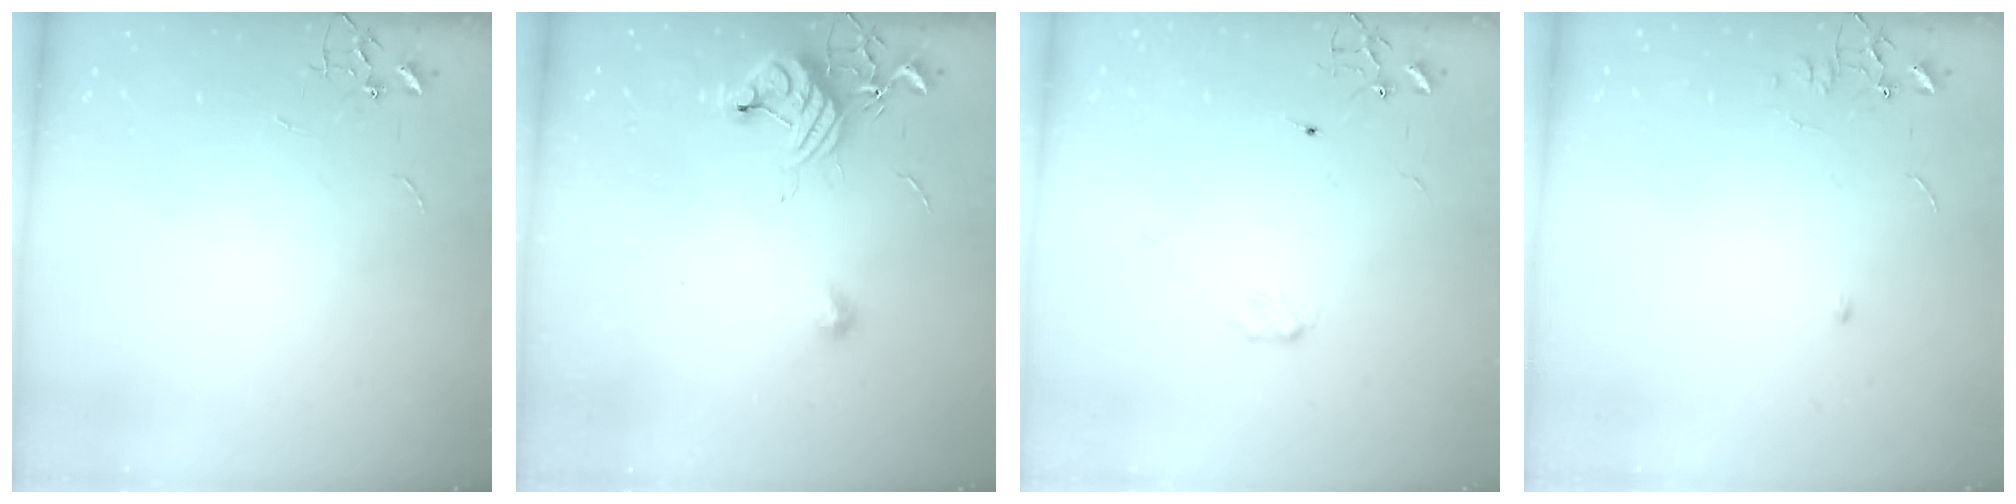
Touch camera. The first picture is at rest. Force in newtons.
{"total": 11.6, "press": 11.6, "slide": 0.5}
{"total": 3.4, "press": 3.3, "slide": 0.5}
{"total": 5.3, "press": 5.2, "slide": 0.8}